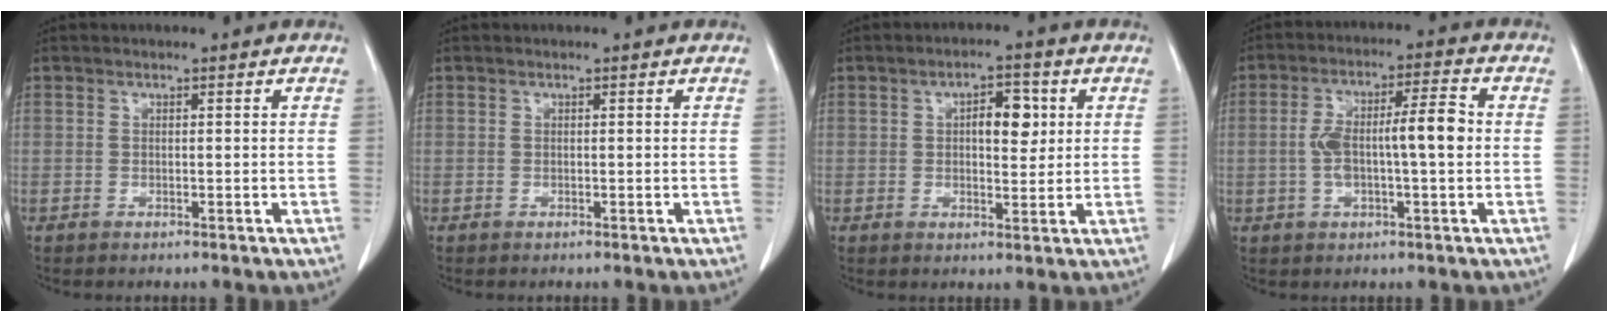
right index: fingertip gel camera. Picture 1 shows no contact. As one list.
[{"total": 0.0}, {"total": 5.4, "force": [1.4, 2.4, 4.7], "torque": [-0.070, 0.007, 0.021]}, {"total": 9.1, "force": [-0.3, 1.8, 9.0], "torque": [-0.165, 0.024, -0.005]}]